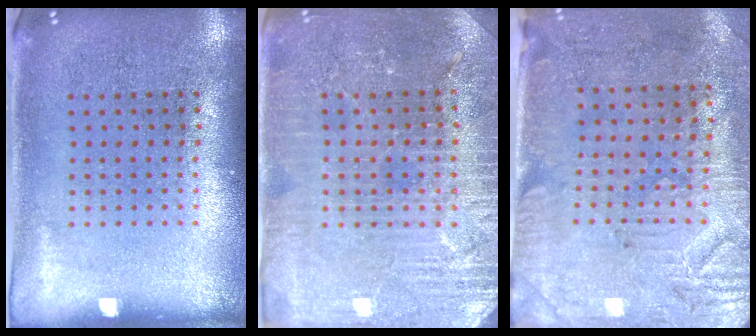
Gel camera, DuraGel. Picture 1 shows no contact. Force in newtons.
{"total": 3.7, "press": 3.6, "slide": 0.9}
{"total": 3.1, "press": 2.7, "slide": 1.6}